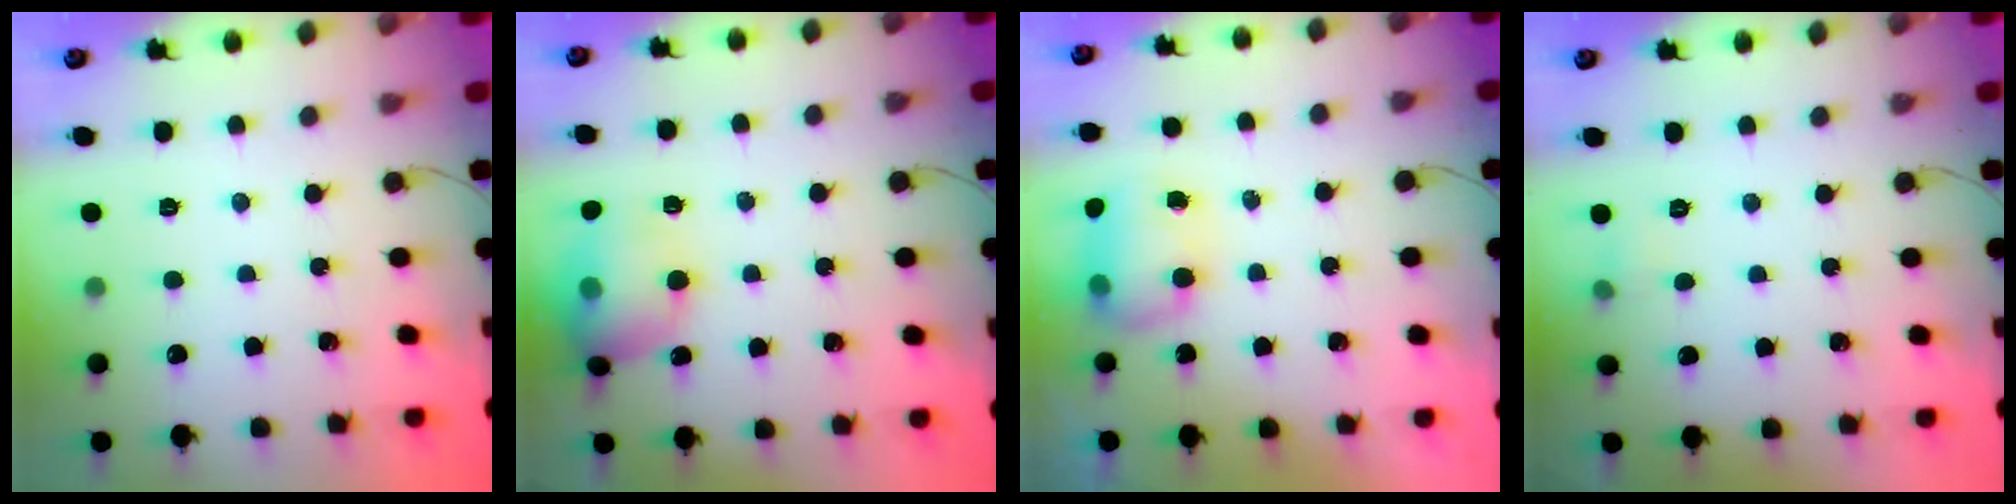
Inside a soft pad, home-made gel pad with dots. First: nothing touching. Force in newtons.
{"total": 13.2, "press": 13.0, "slide": 2.1}
{"total": 7.8, "press": 7.8, "slide": 0.5}
{"total": 3.5, "press": 3.2, "slide": 1.3}